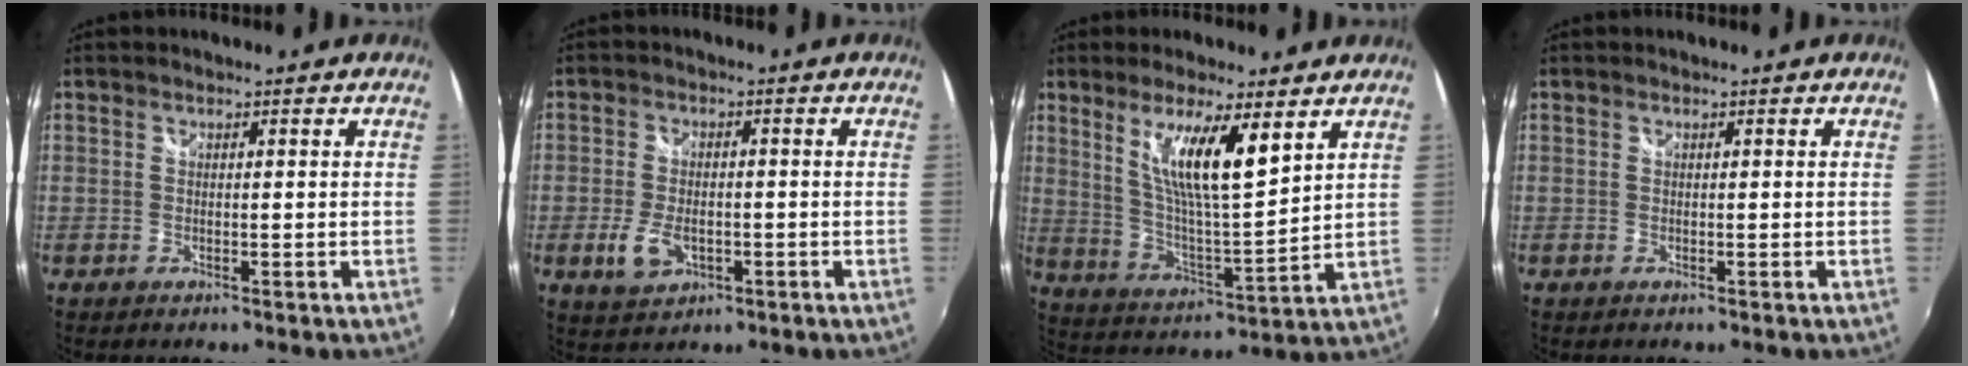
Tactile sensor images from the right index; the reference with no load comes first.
{"total": 6.4, "force": [-2.2, 4.0, 4.6], "torque": [-0.107, -0.008, -0.035]}
{"total": 12.5, "force": [6.5, 1.8, 10.5], "torque": [-0.188, -0.012, 0.126]}
{"total": 0.0}